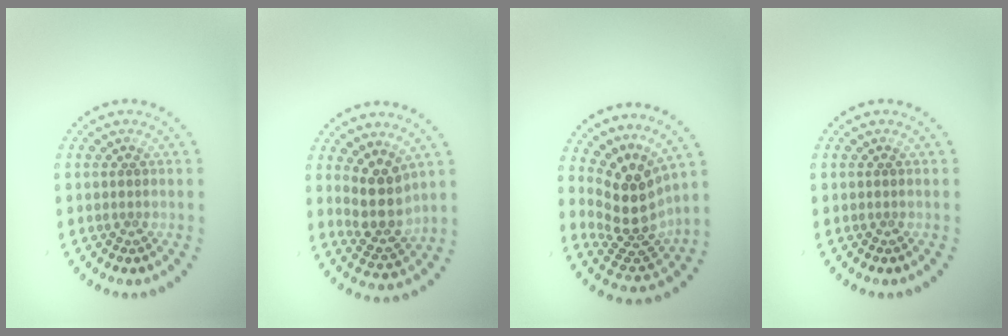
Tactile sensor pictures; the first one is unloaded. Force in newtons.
{"total": 3.7, "press": 3.0, "slide": 2.2}
{"total": 4.7, "press": 3.6, "slide": 3.1}
{"total": 0.0}